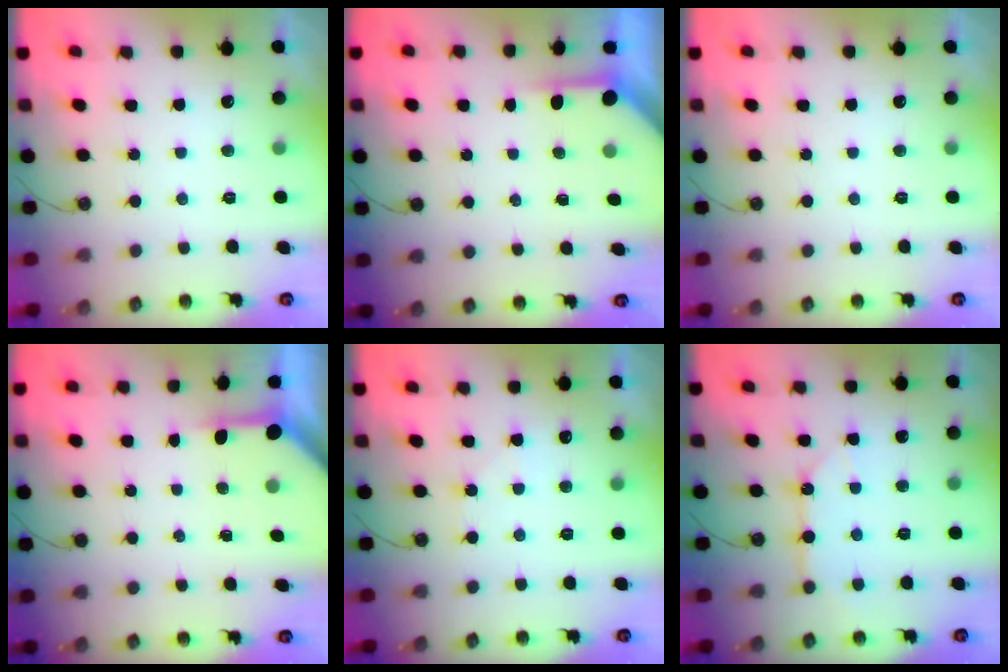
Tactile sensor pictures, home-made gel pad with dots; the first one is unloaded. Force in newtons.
{"total": 4.0, "press": 3.9, "slide": 0.3}
{"total": 0.0}
{"total": 3.3, "press": 3.3, "slide": 0.4}
{"total": 4.5, "press": 4.5, "slide": 0.6}
{"total": 9.0, "press": 8.9, "slide": 1.1}